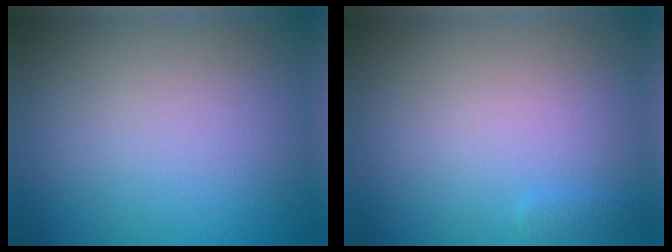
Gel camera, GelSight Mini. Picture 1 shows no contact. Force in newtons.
{"total": 0.5, "press": 0.5, "slide": 0.1}